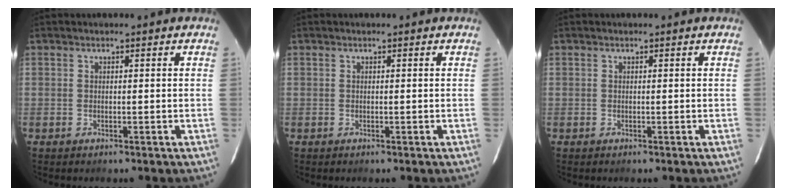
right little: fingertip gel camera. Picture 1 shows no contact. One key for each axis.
{"total": 0.0}
{"total": 0.0}